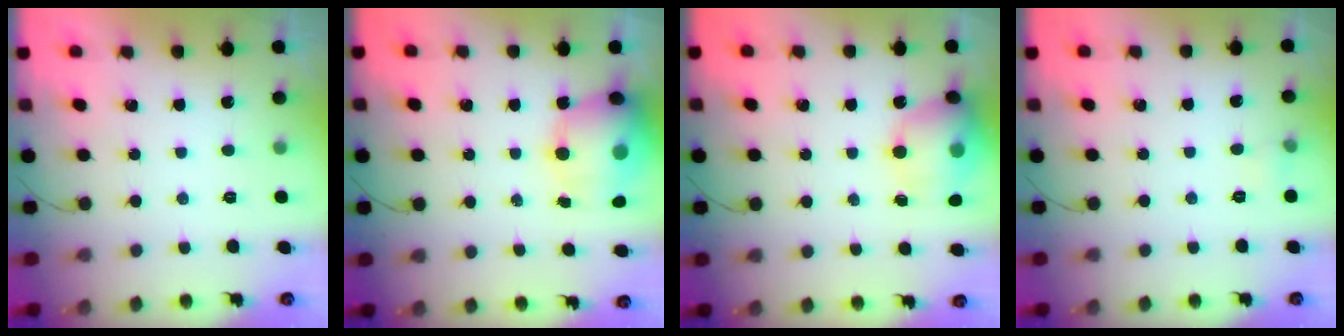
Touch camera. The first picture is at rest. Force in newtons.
{"total": 16.2, "press": 15.8, "slide": 3.5}
{"total": 15.7, "press": 15.5, "slide": 2.7}
{"total": 4.4, "press": 3.7, "slide": 2.3}